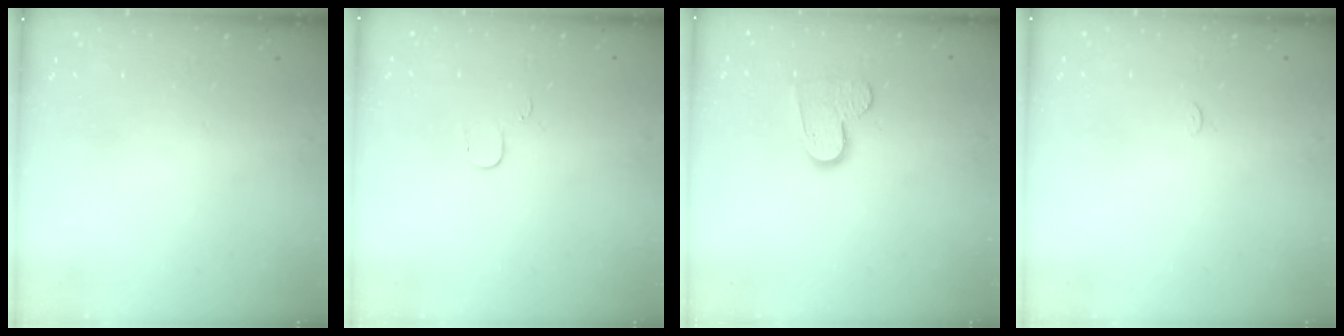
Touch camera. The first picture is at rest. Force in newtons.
{"total": 3.5, "press": 3.5, "slide": 0.4}
{"total": 8.9, "press": 8.9, "slide": 0.7}
{"total": 2.3, "press": 2.3, "slide": 0.3}